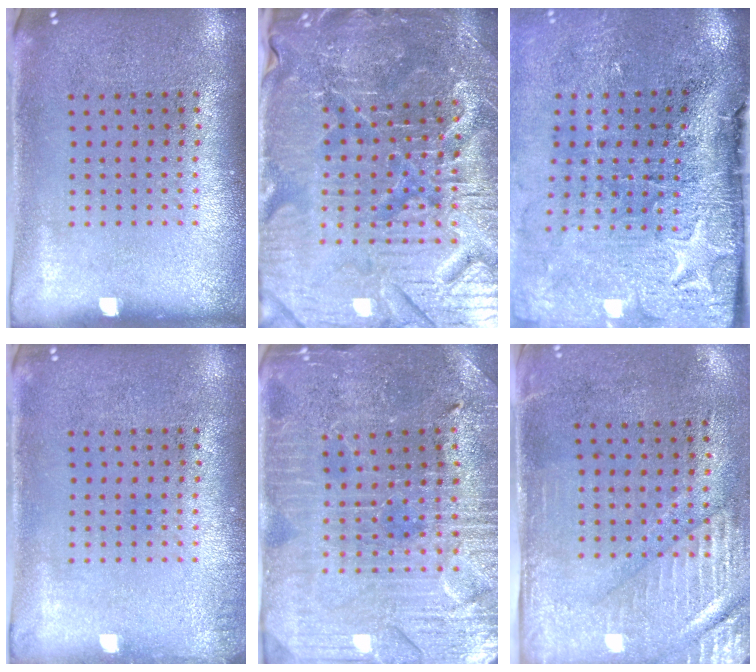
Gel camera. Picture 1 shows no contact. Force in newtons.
{"total": 5.5, "press": 5.2, "slide": 1.6}
{"total": 5.0, "press": 3.9, "slide": 3.1}
{"total": 0.8, "press": 0.8, "slide": 0.0}
{"total": 3.3, "press": 3.3, "slide": 0.5}
{"total": 2.9, "press": 2.5, "slide": 1.5}